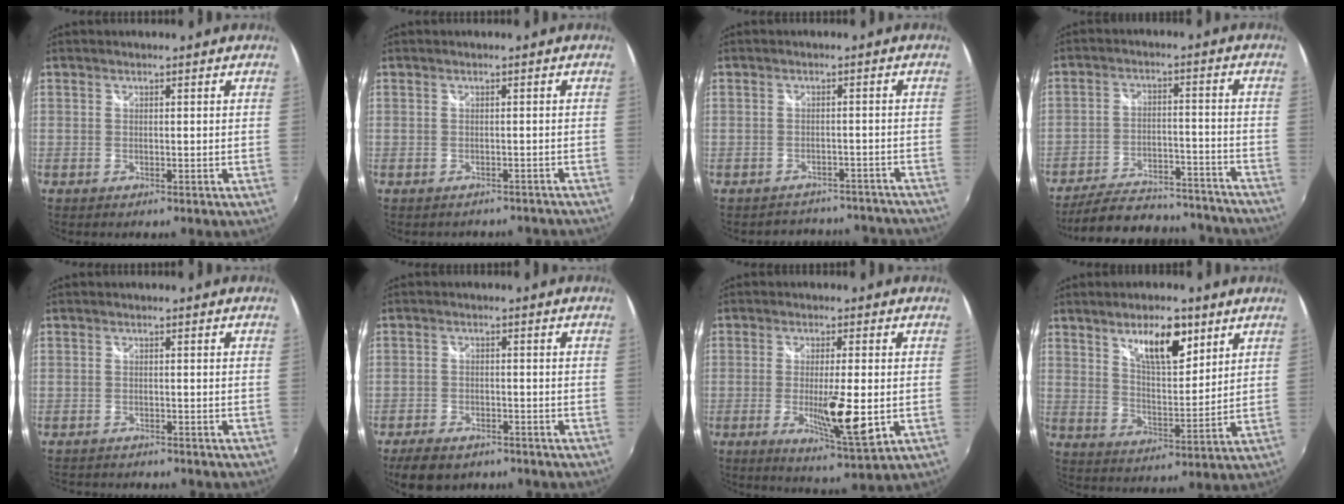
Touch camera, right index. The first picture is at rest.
{"total": 6.1, "force": [-5.5, 2.0, 1.7], "torque": [-0.029, -0.014, -0.061]}
{"total": 12.7, "force": [-11.6, 4.6, 2.5], "torque": [-0.051, 0.023, -0.129]}
{"total": 23.3, "force": [-20.9, 6.8, 7.8], "torque": [-0.158, 0.019, -0.266]}
{"total": 4.2, "force": [-4.0, 1.0, 0.9], "torque": [-0.032, -0.014, -0.065]}
{"total": 8.0, "force": [-6.2, 3.6, 3.4], "torque": [-0.091, -0.012, -0.102]}
{"total": 9.5, "force": [-1.9, 1.8, 9.2], "torque": [-0.158, -0.023, -0.028]}
{"total": 10.4, "force": [6.1, 3.6, 7.6], "torque": [-0.113, -0.001, 0.106]}